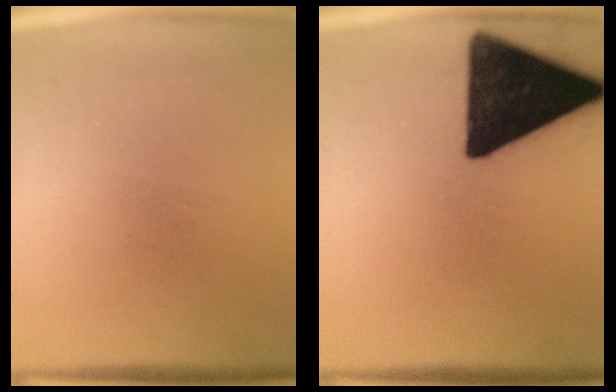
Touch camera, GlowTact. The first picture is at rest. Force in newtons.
{"total": 19.7}